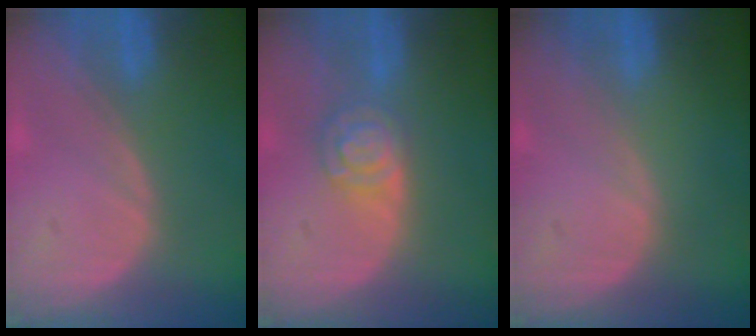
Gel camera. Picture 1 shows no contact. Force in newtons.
{"total": 5.3, "press": 4.6, "slide": 2.5}
{"total": 0.0}